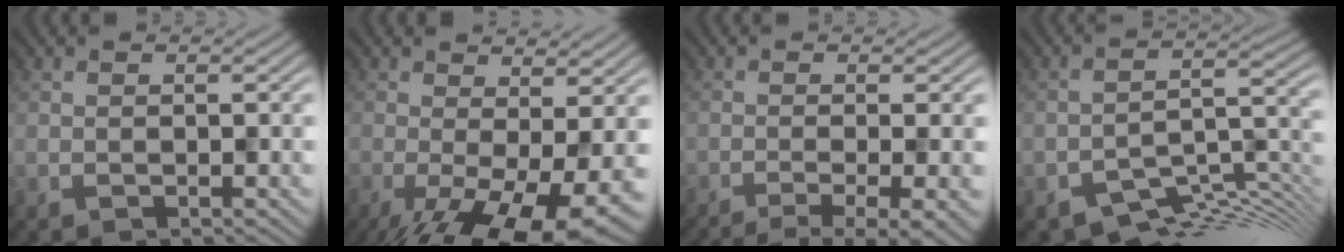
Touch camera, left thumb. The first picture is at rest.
{"total": 11.8, "force": [-4.4, 3.8, 10.3], "torque": [-0.173, -0.025, -0.054]}
{"total": 8.2, "force": [-5.7, 1.4, 5.7], "torque": [-0.078, -0.001, -0.071]}
{"total": 7.8, "force": [-5.7, 2.7, 4.5], "torque": [-0.057, -0.012, -0.098]}